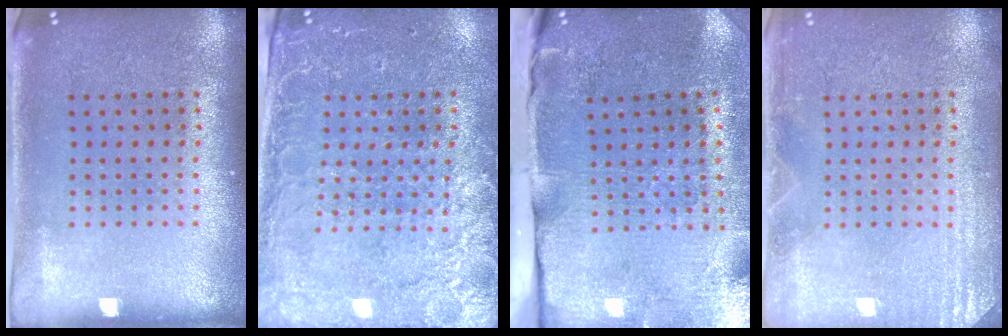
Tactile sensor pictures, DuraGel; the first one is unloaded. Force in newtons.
{"total": 3.0, "press": 2.8, "slide": 1.2}
{"total": 4.8, "press": 3.9, "slide": 2.9}
{"total": 2.7, "press": 2.7, "slide": 0.3}